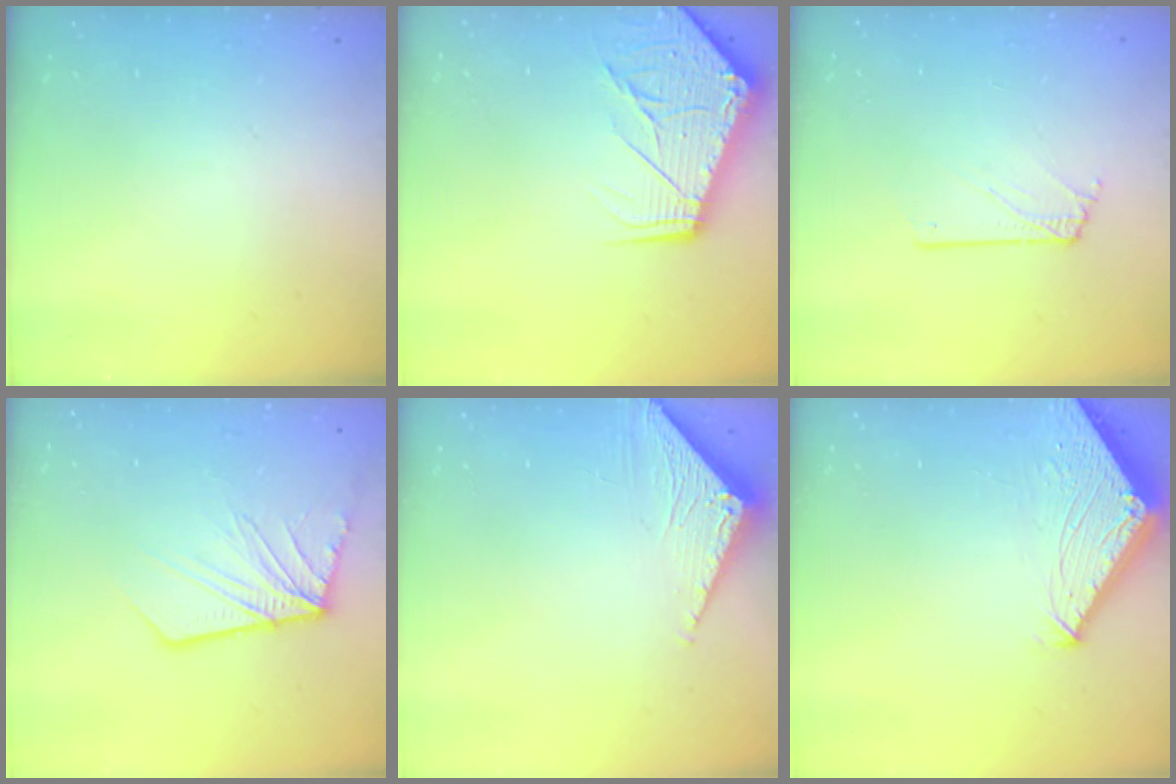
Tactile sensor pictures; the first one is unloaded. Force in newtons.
{"total": 12.1, "press": 12.0, "slide": 1.6}
{"total": 1.4, "press": 1.4, "slide": 0.2}
{"total": 11.8, "press": 11.6, "slide": 1.6}
{"total": 3.3, "press": 3.3, "slide": 0.2}
{"total": 4.1, "press": 4.1, "slide": 0.2}